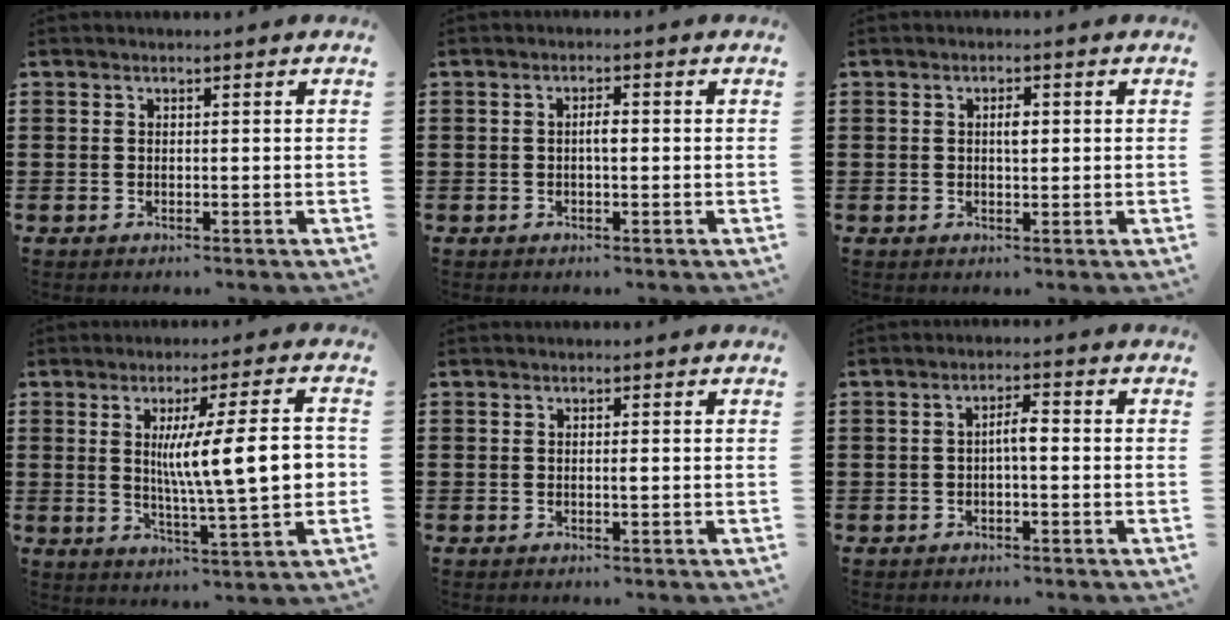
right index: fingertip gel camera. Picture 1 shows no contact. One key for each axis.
{"total": 1.8, "fx": -0.1, "fy": 0.4, "fz": 1.7, "tx": -0.033, "ty": 0.002, "tz": -0.003}
{"total": 2.0, "fx": 0.3, "fy": 0.7, "fz": 1.9, "tx": -0.037, "ty": 0.005, "tz": 0.003}
{"total": 12.5, "fx": 1.2, "fy": 2.1, "fz": 12.3, "tx": -0.201, "ty": -0.001, "tz": 0.018}
{"total": 0.5, "fx": 0.0, "fy": 0.0, "fz": 0.5, "tx": -0.010, "ty": -0.002, "tz": -0.001}
{"total": 2.8, "fx": -0.4, "fy": 0.7, "fz": 2.7, "tx": -0.050, "ty": 0.005, "tz": -0.009}